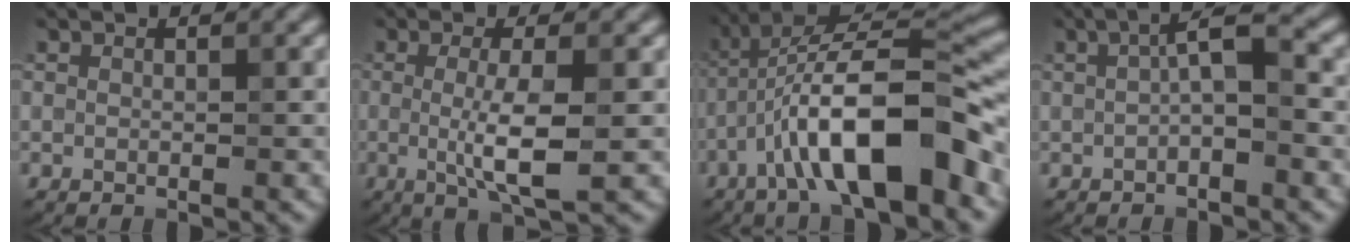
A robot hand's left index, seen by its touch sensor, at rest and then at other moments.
{"total": 4.8, "force": [-0.3, 0.9, 4.7], "torque": [-0.088, -0.010, -0.004]}
{"total": 11.8, "force": [-4.5, 3.4, 10.3], "torque": [-0.174, 0.016, -0.082]}
{"total": 3.1, "force": [-0.1, 0.6, 3.0], "torque": [-0.052, 0.011, -0.008]}